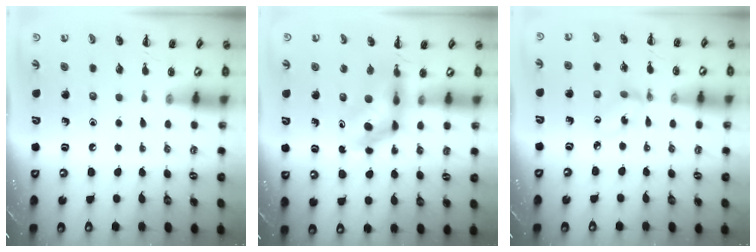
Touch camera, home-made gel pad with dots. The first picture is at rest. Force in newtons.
{"total": 5.2, "press": 5.1, "slide": 0.9}
{"total": 1.8, "press": 1.7, "slide": 0.6}